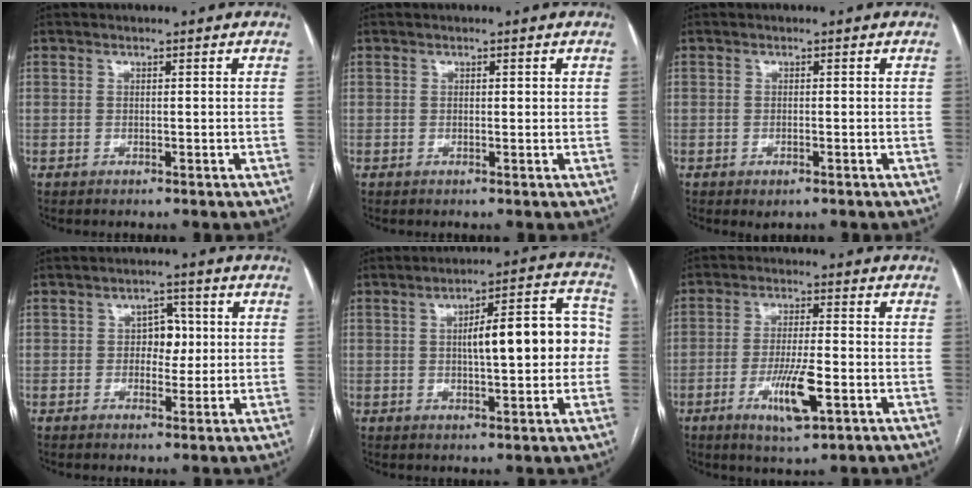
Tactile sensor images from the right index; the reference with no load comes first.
{"total": 0.6, "force": [0.3, 0.3, 0.5], "torque": [-0.006, 0.001, 0.002]}
{"total": 1.4, "force": [-0.7, 0.5, 1.0], "torque": [-0.014, -0.002, -0.004]}
{"total": 4.2, "force": [0.3, 2.8, 3.1], "torque": [-0.039, 0.012, 0.005]}
{"total": 13.0, "force": [0.5, 3.5, 12.5], "torque": [-0.168, 0.041, 0.011]}
{"total": 8.4, "force": [-3.1, 1.4, 7.6], "torque": [-0.142, -0.012, -0.050]}